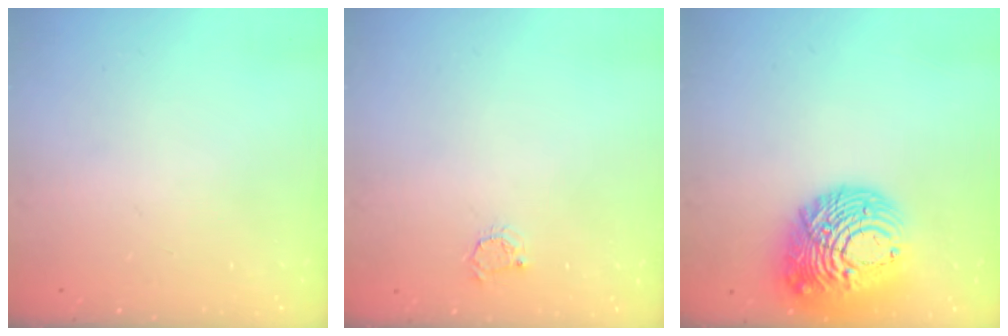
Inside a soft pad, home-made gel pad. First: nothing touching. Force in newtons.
{"total": 2.9, "press": 2.8, "slide": 0.4}
{"total": 17.8, "press": 17.7, "slide": 1.7}